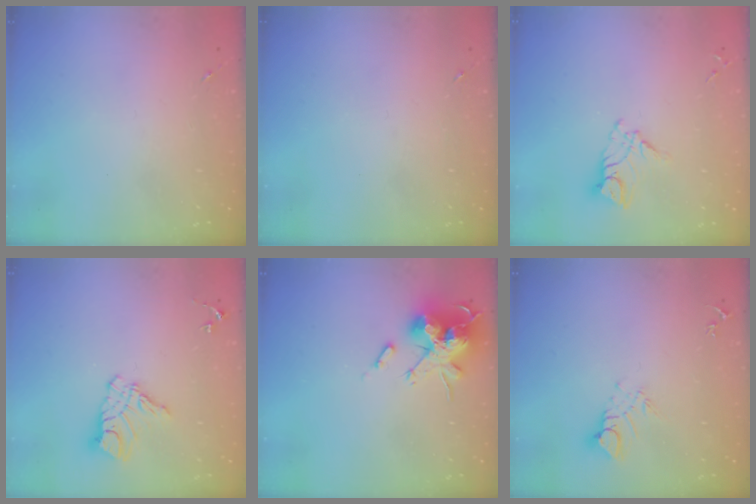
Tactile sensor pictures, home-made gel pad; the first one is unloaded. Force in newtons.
{"total": 0.0}
{"total": 9.7, "press": 9.6, "slide": 0.9}
{"total": 11.3, "press": 11.2, "slide": 0.9}
{"total": 18.9, "press": 18.9, "slide": 0.2}
{"total": 6.2, "press": 6.2, "slide": 0.5}